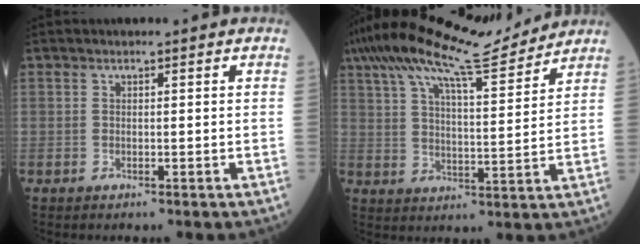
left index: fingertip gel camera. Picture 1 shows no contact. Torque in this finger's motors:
{"motor_torque": [1.01, -1.13, 0.59, 0.21]}